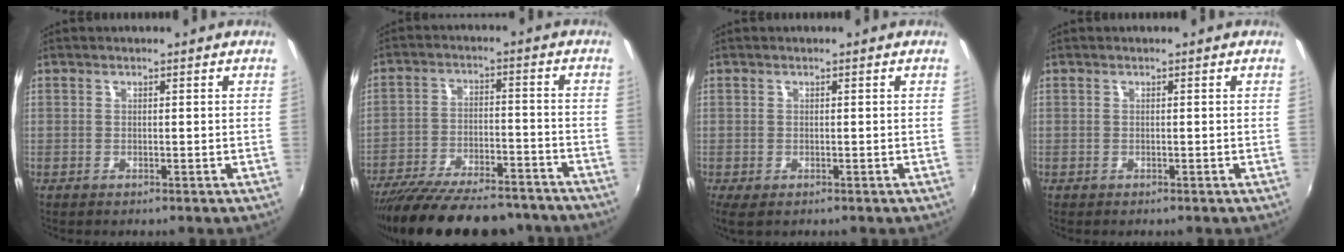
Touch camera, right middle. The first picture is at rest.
{"total": 23.4, "force": [-20.0, 6.5, 10.3], "torque": [-0.197, -0.026, -0.284]}
{"total": 1.5, "force": [-0.5, 0.8, 1.2], "torque": [-0.026, -0.006, -0.007]}
{"total": 0.0}